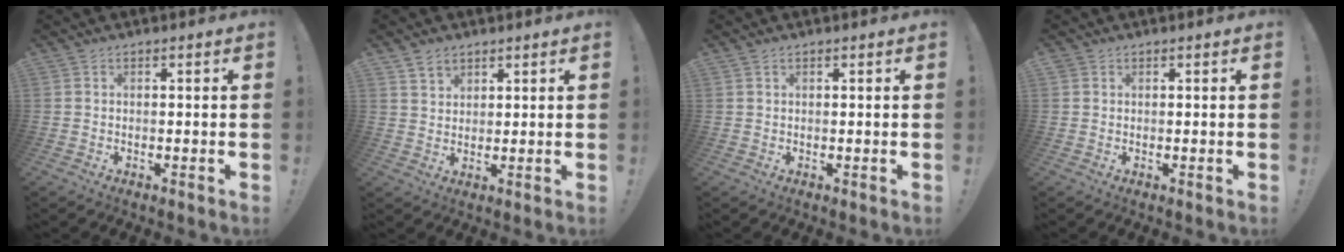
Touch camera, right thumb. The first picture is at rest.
{"total": 4.0, "force": [3.1, 2.4, 0.7], "torque": [-0.005, -0.019, 0.056]}
{"total": 0.7, "force": [0.5, 0.4, 0.3], "torque": [-0.002, -0.001, 0.008]}
{"total": 0.9, "force": [0.6, 0.6, 0.1], "torque": [-0.007, 0.002, 0.013]}